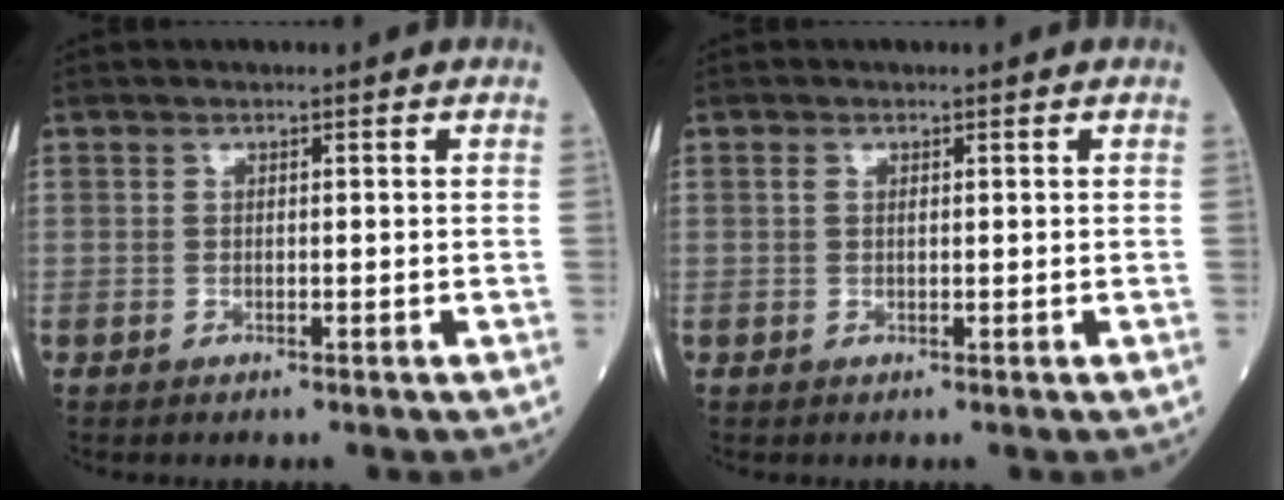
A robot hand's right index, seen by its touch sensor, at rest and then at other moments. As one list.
[{"total": 0.8, "force": [0.3, 0.4, 0.6], "torque": [-0.018, 0.006, 0.006]}]